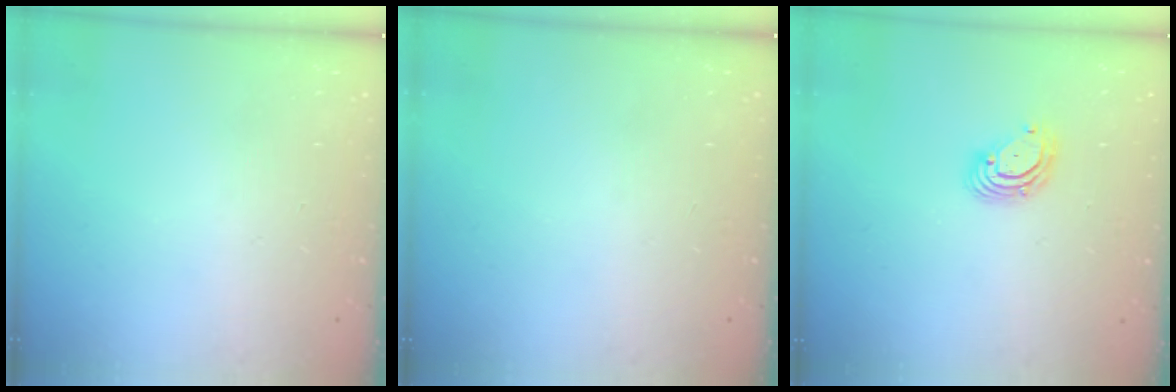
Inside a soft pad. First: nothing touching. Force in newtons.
{"total": 0.0}
{"total": 4.9, "press": 4.9, "slide": 0.5}